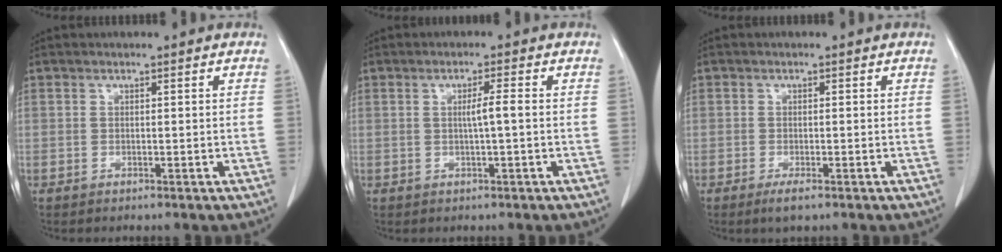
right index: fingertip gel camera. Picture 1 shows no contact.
{"total": 2.5, "force": [0.0, -0.3, 2.5], "torque": [-0.043, 0.000, 0.000]}
{"total": 2.0, "force": [-1.2, 0.4, 1.5], "torque": [-0.027, -0.004, -0.019]}